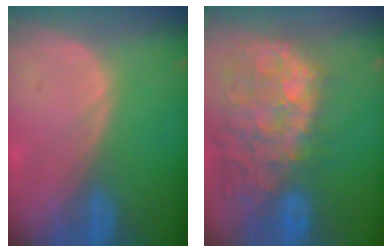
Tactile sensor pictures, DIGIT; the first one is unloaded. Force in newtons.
{"total": 14.3, "press": 11.6, "slide": 8.3}